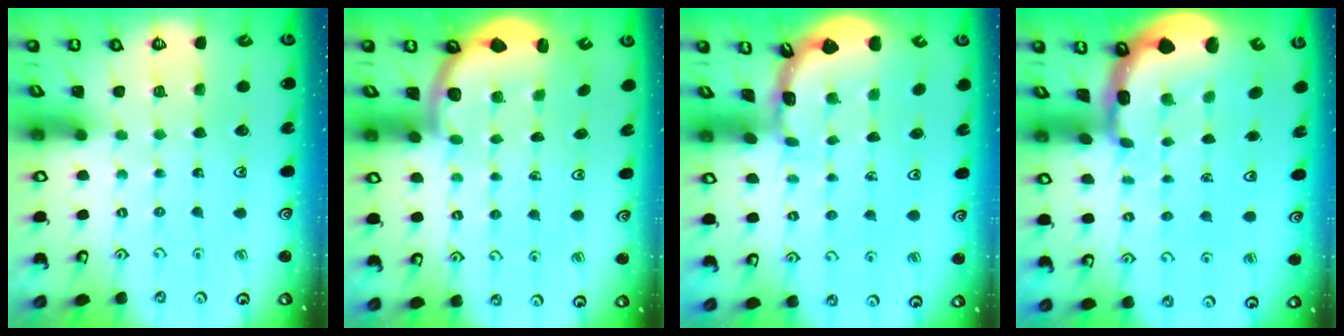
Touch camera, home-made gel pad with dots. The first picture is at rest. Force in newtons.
{"total": 2.5, "press": 2.4, "slide": 0.7}
{"total": 1.6, "press": 1.6, "slide": 0.2}
{"total": 3.8, "press": 3.6, "slide": 1.0}